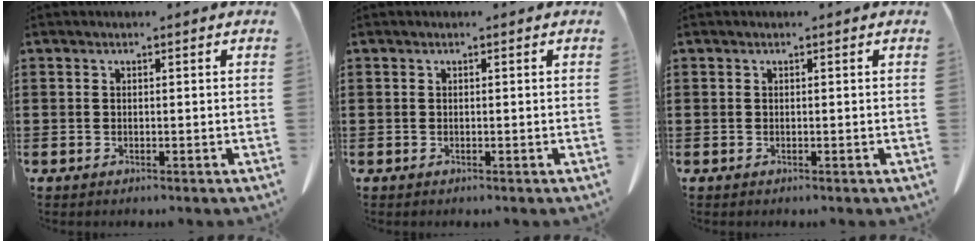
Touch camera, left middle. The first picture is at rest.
{"total": 0.0}
{"total": 0.0}